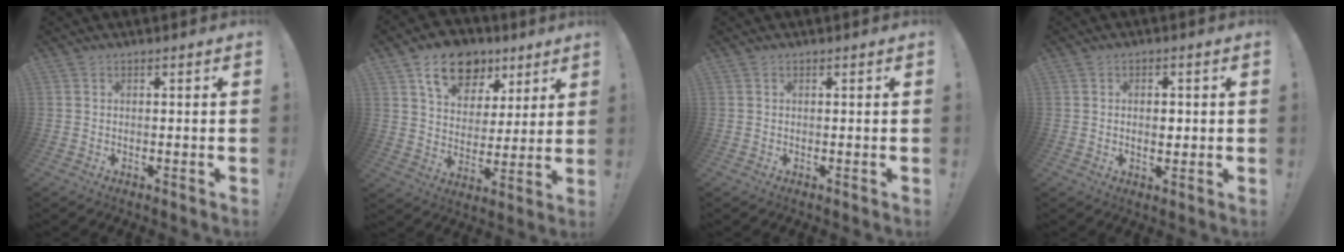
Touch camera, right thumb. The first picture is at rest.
{"total": 15.2, "force": [8.6, 10.3, 7.1], "torque": [-0.103, -0.039, 0.158]}
{"total": 0.0}
{"total": 3.1, "force": [-0.1, 1.9, 2.4], "torque": [-0.025, -0.002, -0.007]}